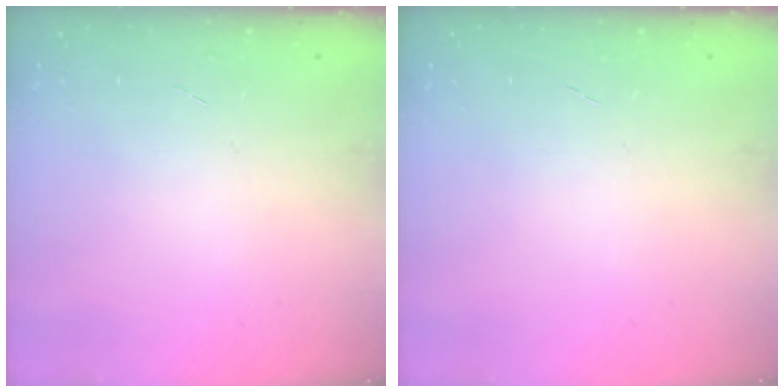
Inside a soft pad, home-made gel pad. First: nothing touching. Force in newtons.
{"total": 0.0}